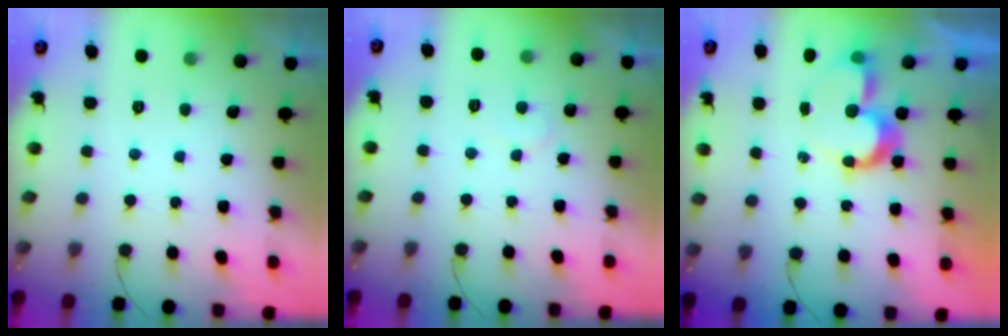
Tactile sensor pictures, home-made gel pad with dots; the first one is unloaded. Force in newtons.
{"total": 5.4, "press": 5.4, "slide": 0.3}
{"total": 8.5, "press": 8.5, "slide": 0.2}